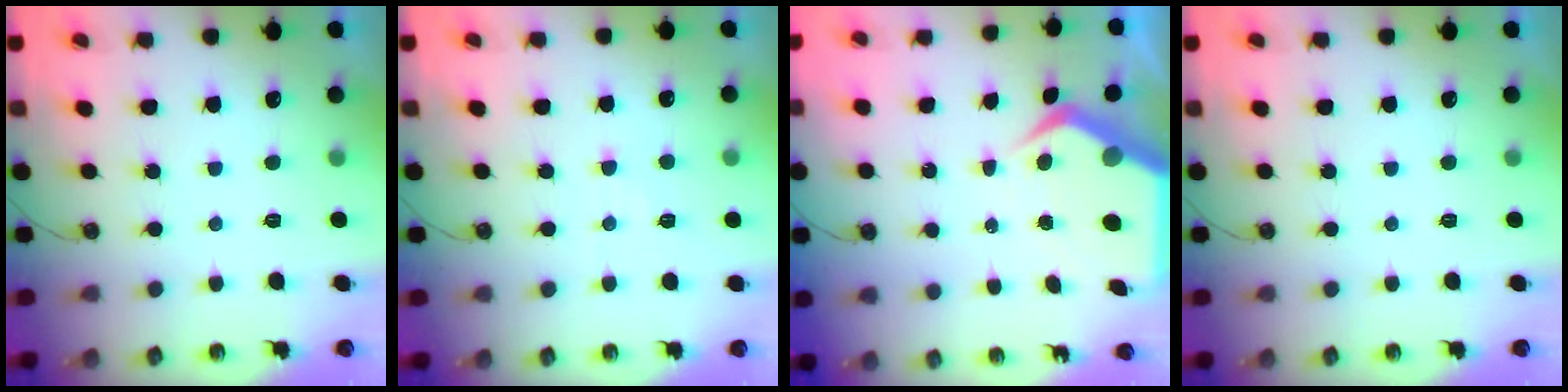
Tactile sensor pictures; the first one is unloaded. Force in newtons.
{"total": 3.4, "press": 3.3, "slide": 0.5}
{"total": 8.4, "press": 8.3, "slide": 1.1}
{"total": 0.0}